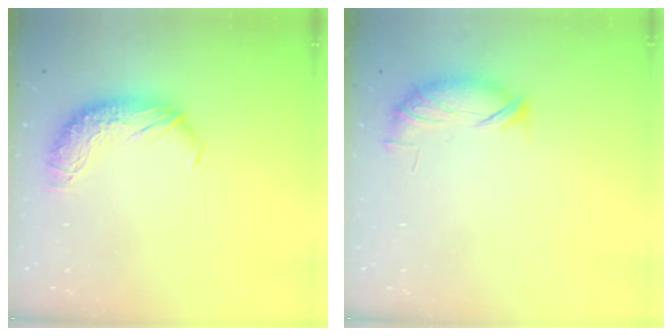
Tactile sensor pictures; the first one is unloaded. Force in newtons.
{"total": 6.1, "press": 6.1, "slide": 0.8}